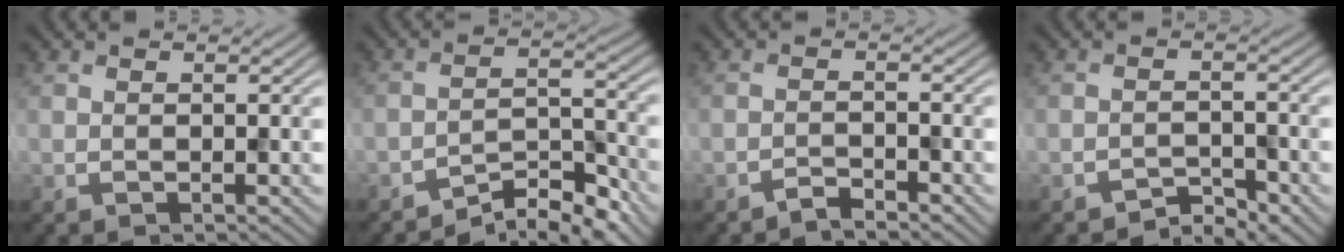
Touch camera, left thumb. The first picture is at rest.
{"total": 6.3, "force": [-5.4, 1.5, 2.9], "torque": [-0.041, 0.009, -0.098]}
{"total": 1.8, "force": [-1.7, 0.2, 0.5], "torque": [-0.004, 0.004, -0.037]}
{"total": 2.5, "force": [-2.3, 0.6, 0.7], "torque": [-0.005, 0.006, -0.045]}